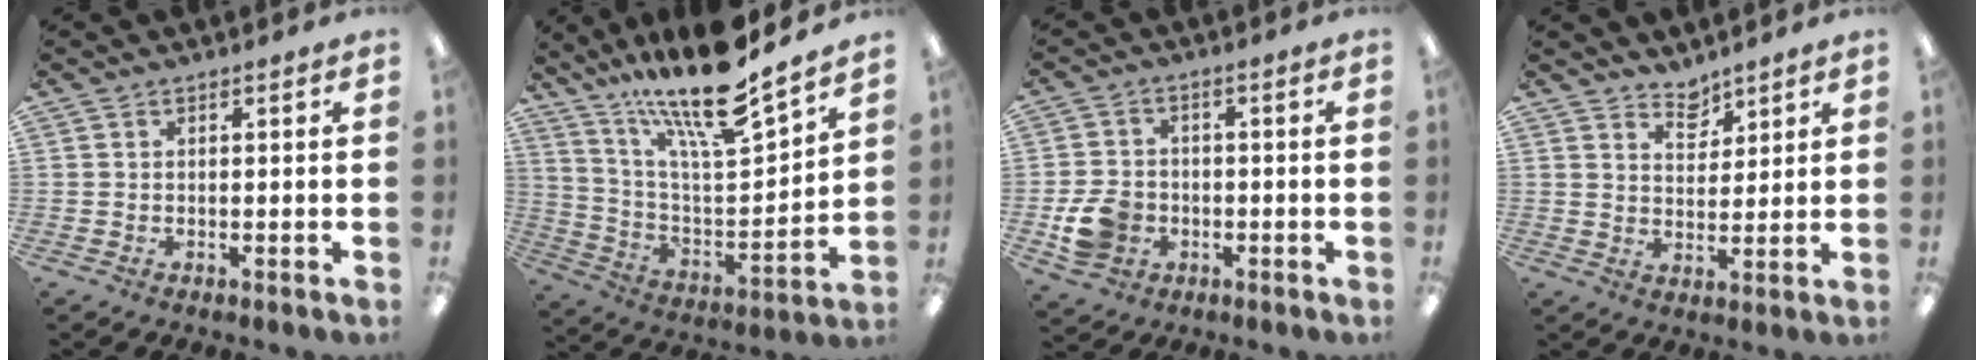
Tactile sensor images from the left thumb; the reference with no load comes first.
{"total": 20.4, "force": [16.8, 3.6, 10.9], "torque": [-0.201, -0.113, 0.283]}
{"total": 7.8, "force": [-2.5, 6.4, 3.8], "torque": [-0.078, 0.013, -0.043]}
{"total": 4.8, "force": [4.3, 2.1, 0.7], "torque": [-0.003, -0.031, 0.078]}